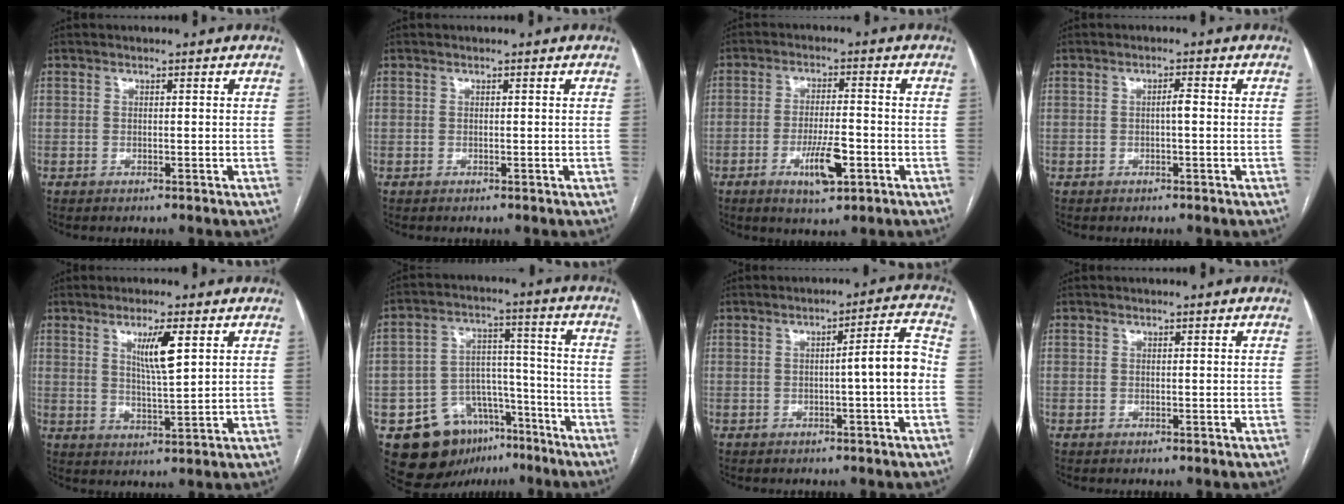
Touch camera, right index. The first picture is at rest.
{"total": 0.0}
{"total": 7.0, "force": [-2.8, 1.7, 6.2], "torque": [-0.113, -0.007, -0.044]}
{"total": 1.5, "force": [-0.1, 0.2, 1.4], "torque": [-0.023, 0.003, -0.002]}
{"total": 5.9, "force": [2.5, 0.3, 5.4], "torque": [-0.096, -0.008, 0.045]}
{"total": 14.6, "force": [-8.7, 10.0, 6.2], "torque": [-0.084, 0.056, -0.122]}
{"total": 5.7, "force": [-1.0, -0.2, 5.6], "torque": [-0.075, 0.015, -0.014]}
{"total": 0.0}